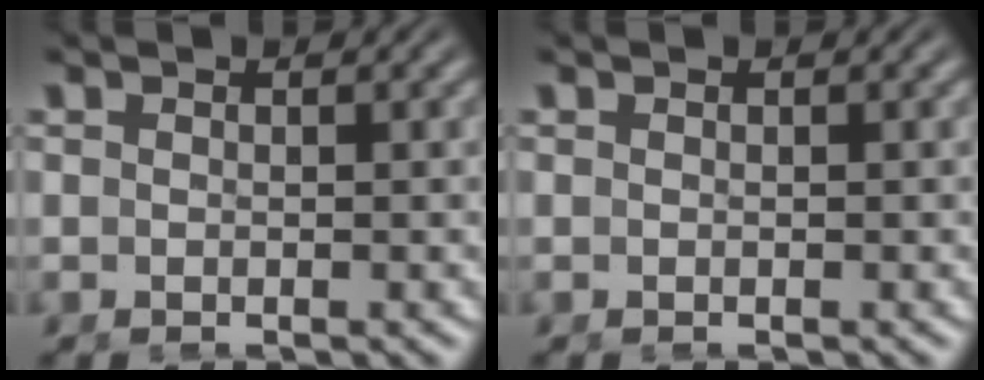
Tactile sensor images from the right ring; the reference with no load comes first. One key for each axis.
{"total": 0.0}